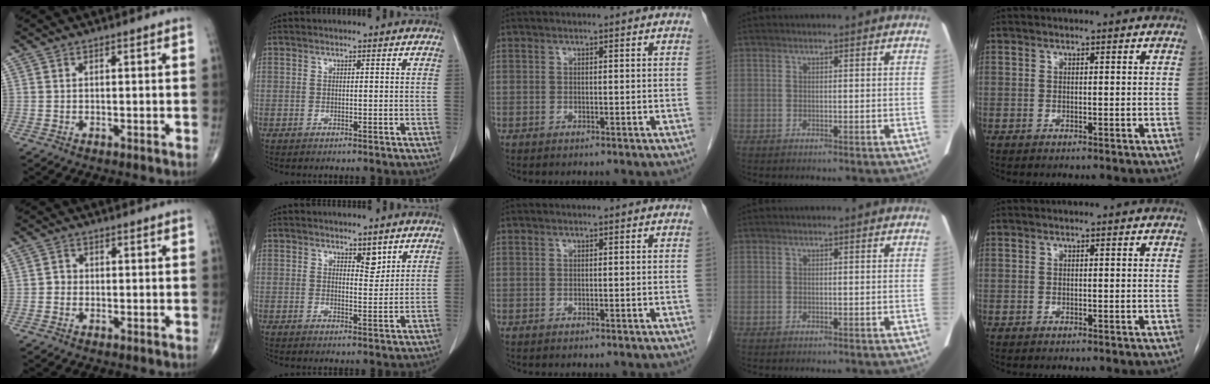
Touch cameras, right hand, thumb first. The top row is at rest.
{"thumb": {"total": 1.4, "force": [-0.3, 1.3, 0.5], "torque": [0.001, 0.005, -0.009]}, "index": {"total": 2.4, "force": [1.7, 1.0, 1.4], "torque": [-0.018, -0.009, 0.029]}}